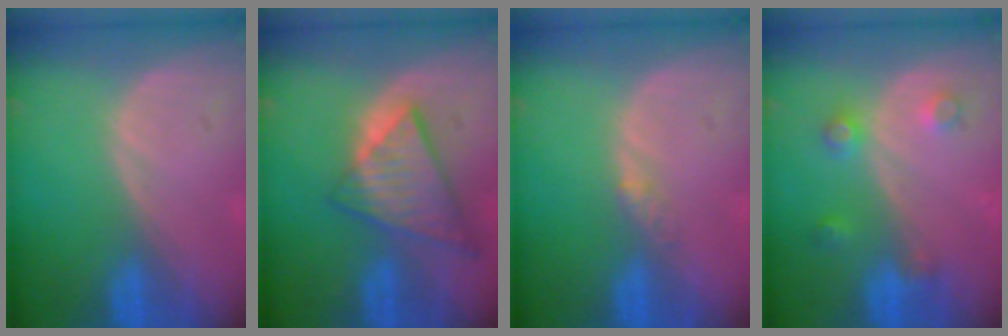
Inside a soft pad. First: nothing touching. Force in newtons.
{"total": 8.9, "press": 7.8, "slide": 4.5}
{"total": 1.6, "press": 1.3, "slide": 0.9}
{"total": 3.6, "press": 3.3, "slide": 1.4}